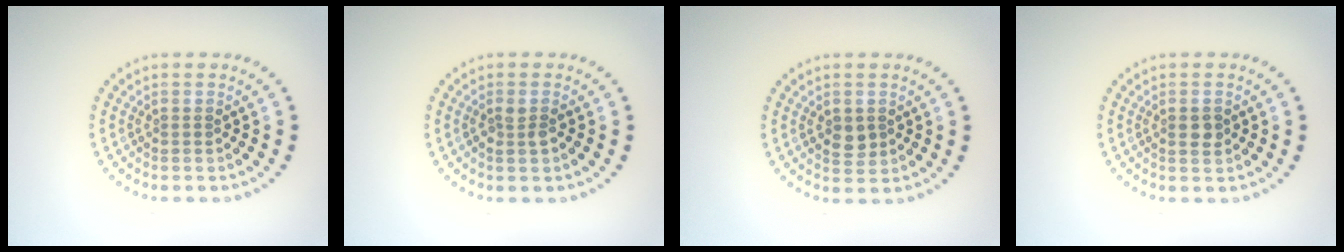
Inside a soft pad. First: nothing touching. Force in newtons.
{"total": 1.0, "press": 1.0, "slide": 0.3}
{"total": 1.8, "press": 1.8, "slide": 0.1}
{"total": 1.4, "press": 1.3, "slide": 0.3}